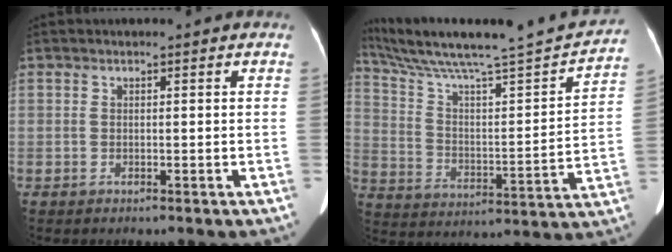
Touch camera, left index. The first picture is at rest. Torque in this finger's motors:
{"motor_torque": [-0.76, -1.38, 0.08, 0.10]}